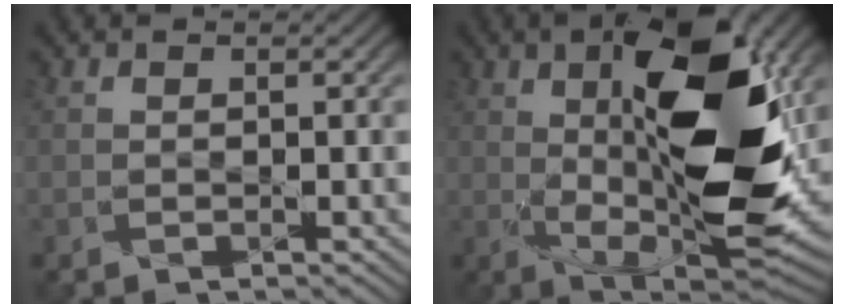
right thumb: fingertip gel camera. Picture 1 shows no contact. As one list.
[{"total": 15.6, "force": [2.4, 6.4, 14.0], "torque": [-0.225, 0.004, 0.035]}]